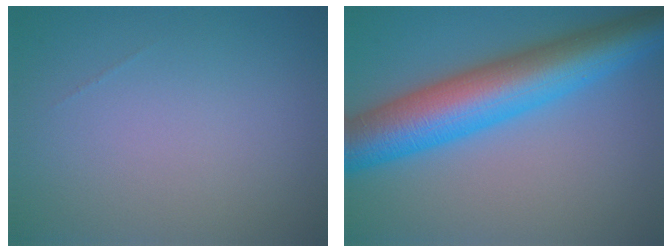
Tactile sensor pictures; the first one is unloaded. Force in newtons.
{"total": 10.6, "press": 10.6, "slide": 0.1}